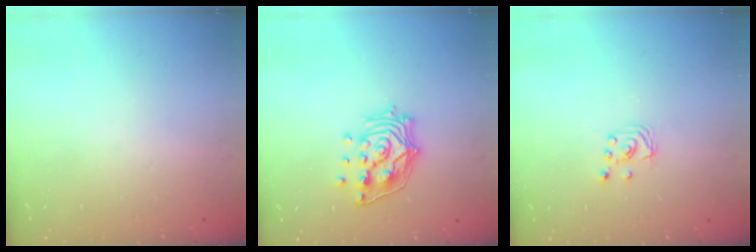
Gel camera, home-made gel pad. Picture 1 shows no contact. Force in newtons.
{"total": 13.9, "press": 13.8, "slide": 1.8}
{"total": 2.2, "press": 2.2, "slide": 0.2}